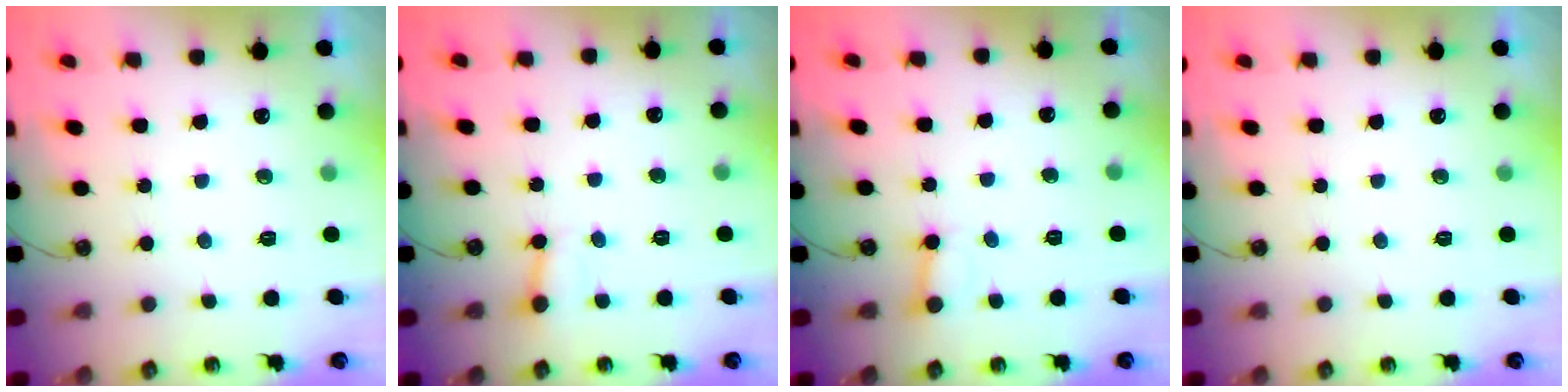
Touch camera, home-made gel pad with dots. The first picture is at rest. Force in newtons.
{"total": 3.0, "press": 2.9, "slide": 0.4}
{"total": 2.4, "press": 2.4, "slide": 0.0}
{"total": 0.0}